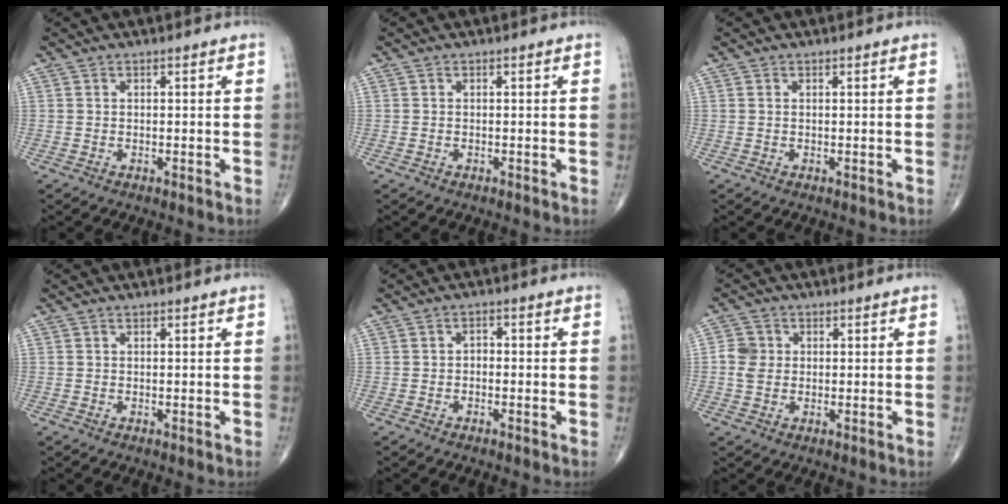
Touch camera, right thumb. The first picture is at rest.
{"total": 0.0}
{"total": 0.0}
{"total": 0.0}
{"total": 1.5, "force": [-0.6, 1.1, 0.9], "torque": [-0.004, 0.011, -0.015]}
{"total": 4.0, "force": [-0.1, 3.5, 1.9], "torque": [-0.029, 0.004, -0.007]}